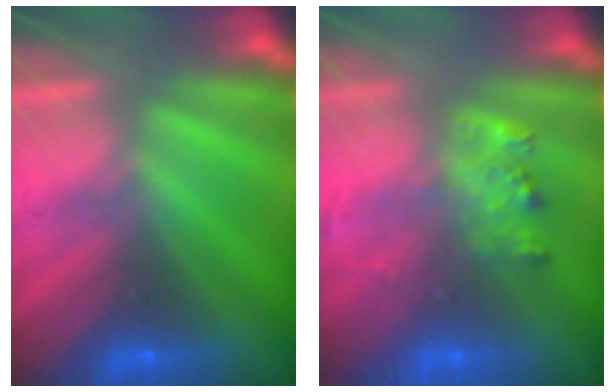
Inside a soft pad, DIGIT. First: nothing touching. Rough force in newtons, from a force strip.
{"total": 2.1}